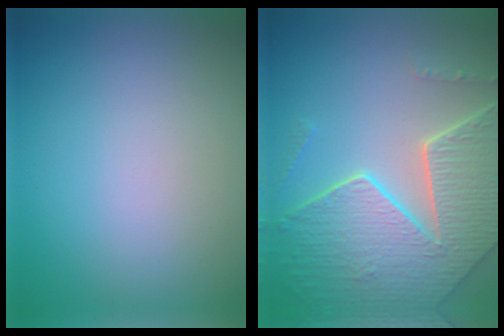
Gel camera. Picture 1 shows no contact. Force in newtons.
{"total": 8.3, "press": 5.9, "slide": 5.9}